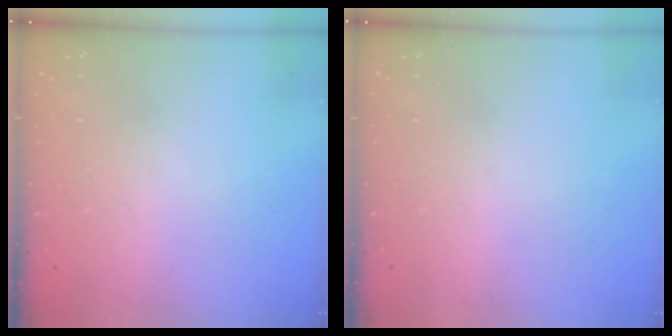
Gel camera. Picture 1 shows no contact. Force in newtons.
{"total": 0.0}